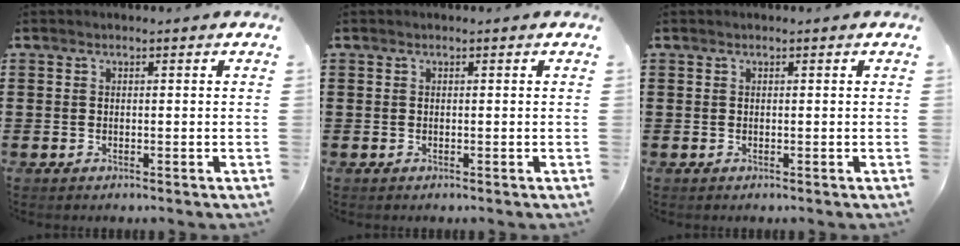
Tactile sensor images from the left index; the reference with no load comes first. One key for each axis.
{"total": 0.0}
{"total": 0.0}